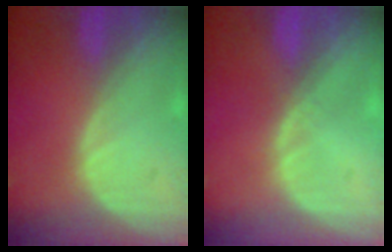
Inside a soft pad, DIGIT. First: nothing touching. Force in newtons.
{"total": 0.7, "press": 0.5, "slide": 0.4}